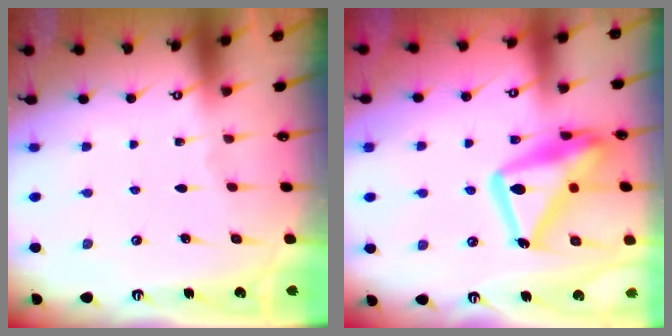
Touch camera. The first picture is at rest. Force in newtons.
{"total": 20.3, "press": 20.2, "slide": 1.8}